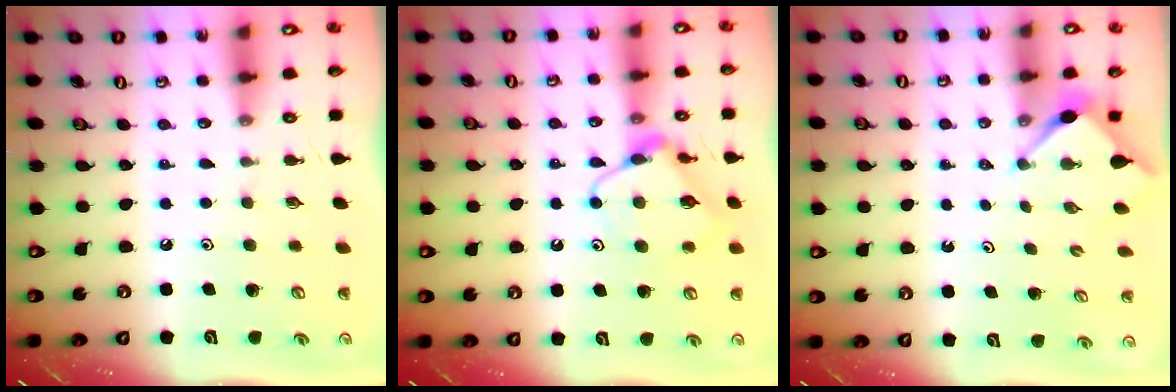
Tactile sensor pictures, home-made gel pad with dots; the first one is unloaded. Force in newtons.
{"total": 10.8, "press": 10.8, "slide": 0.3}
{"total": 2.7, "press": 2.7, "slide": 0.3}